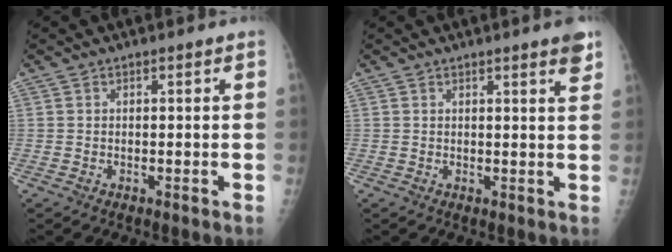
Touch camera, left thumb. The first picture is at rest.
{"total": 3.1, "force": [2.1, 0.1, 2.3], "torque": [-0.028, -0.012, 0.026]}